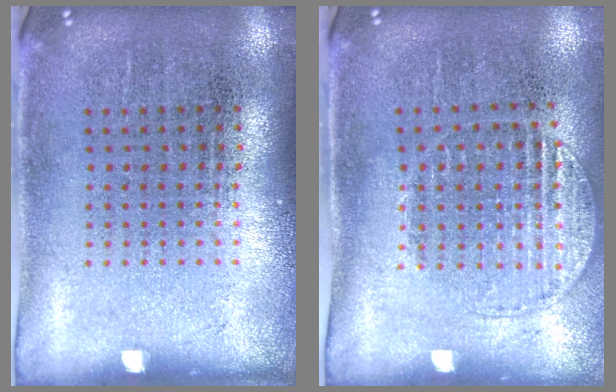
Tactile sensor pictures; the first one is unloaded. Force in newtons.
{"total": 1.2, "press": 1.1, "slide": 0.4}